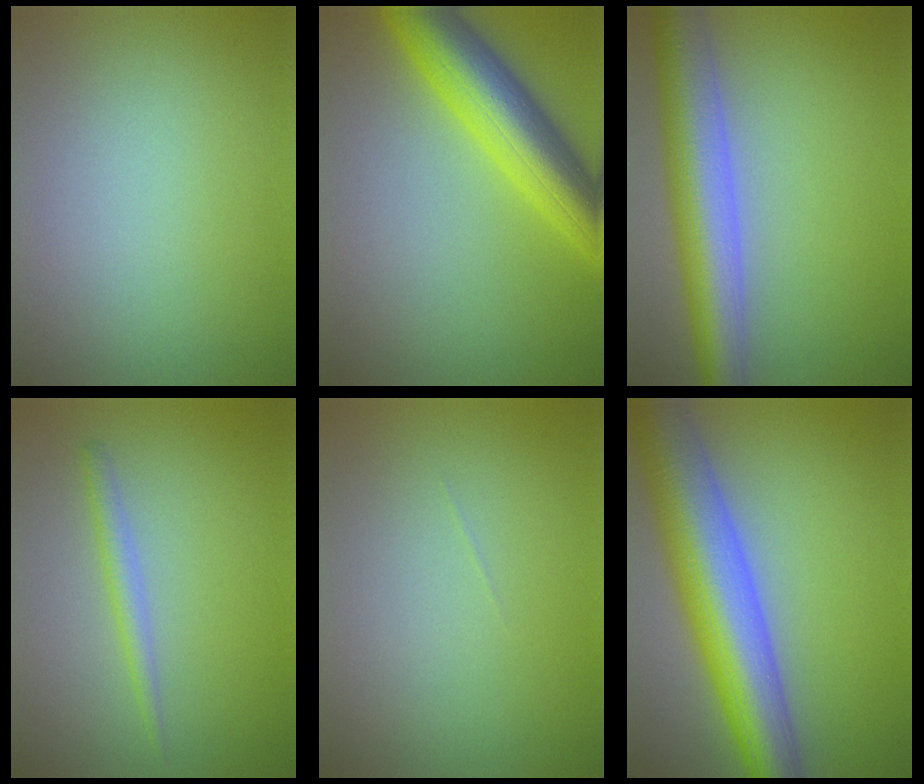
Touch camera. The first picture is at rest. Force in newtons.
{"total": 8.2, "press": 8.2, "slide": 0.3}
{"total": 7.7, "press": 7.7, "slide": 0.4}
{"total": 1.5, "press": 1.5, "slide": 0.1}
{"total": 0.0}
{"total": 10.9, "press": 10.9, "slide": 0.4}